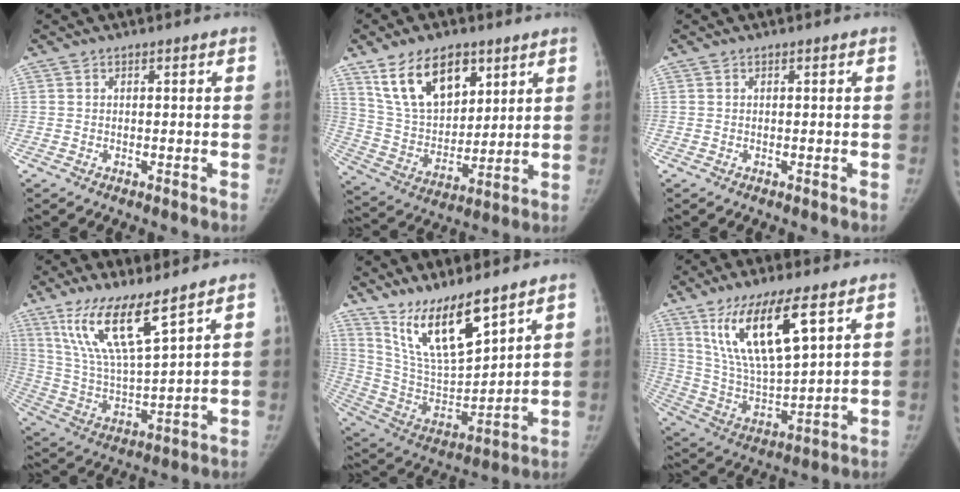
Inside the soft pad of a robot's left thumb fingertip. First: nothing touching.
{"total": 16.2, "force": [9.0, 9.3, 9.8], "torque": [-0.135, -0.039, 0.179]}
{"total": 0.0}
{"total": 13.8, "force": [9.0, 2.4, 10.3], "torque": [-0.195, -0.052, 0.190]}
{"total": 15.4, "force": [11.1, 4.0, 9.9], "torque": [-0.156, -0.066, 0.225]}
{"total": 17.4, "force": [8.8, 5.2, 14.1], "torque": [-0.252, -0.038, 0.176]}